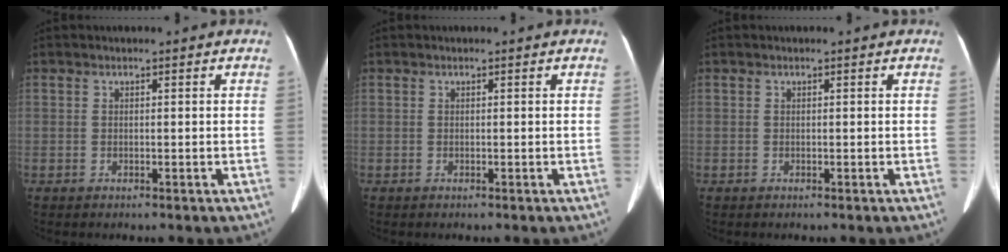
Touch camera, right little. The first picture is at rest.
{"total": 0.0}
{"total": 0.0}